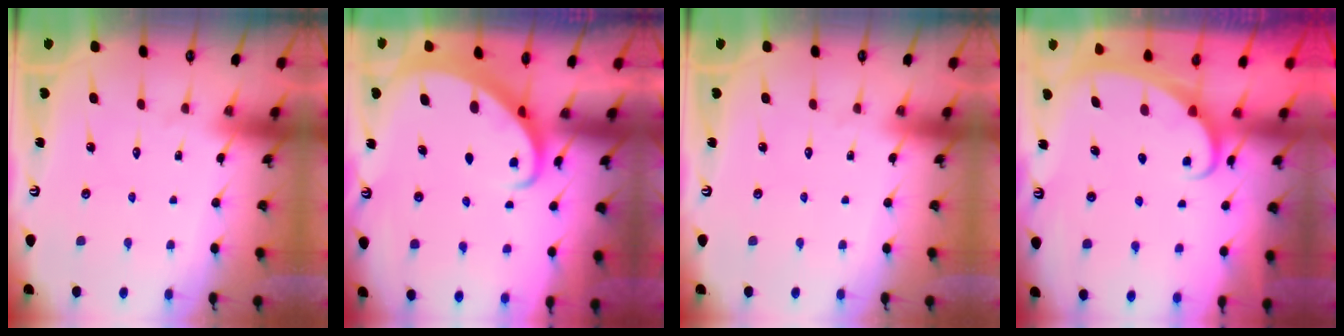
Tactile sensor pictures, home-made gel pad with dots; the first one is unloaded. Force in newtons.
{"total": 2.7, "press": 2.7, "slide": 0.2}
{"total": 0.0}
{"total": 2.5, "press": 2.5, "slide": 0.3}